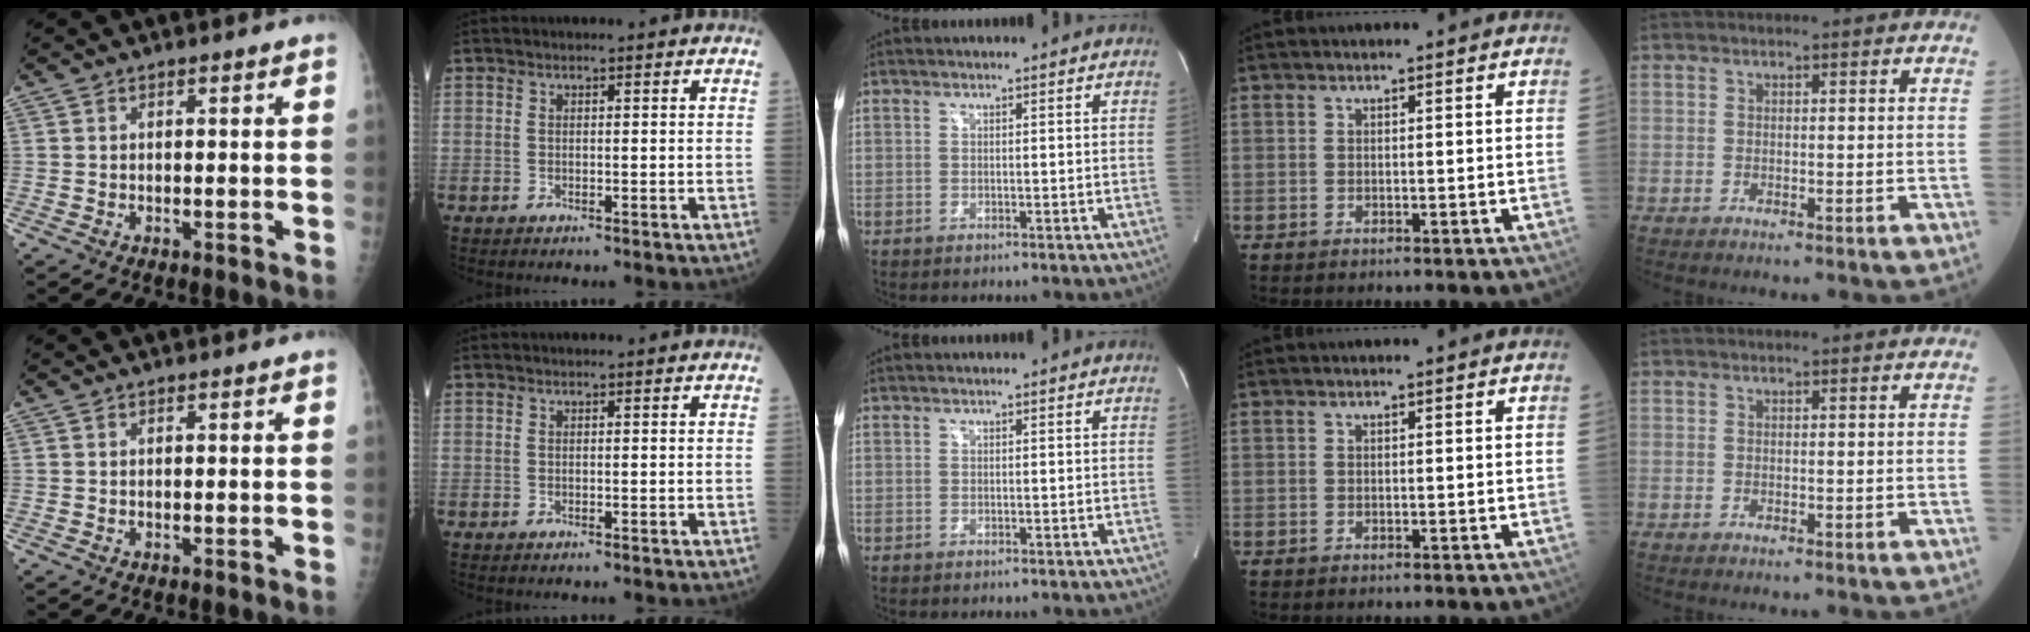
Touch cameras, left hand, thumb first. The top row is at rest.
{}